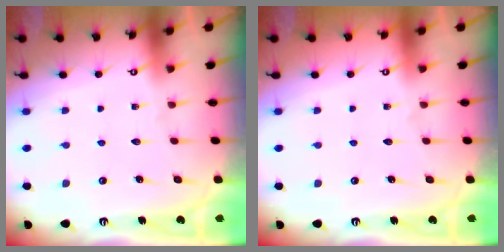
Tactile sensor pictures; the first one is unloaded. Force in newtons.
{"total": 0.0}